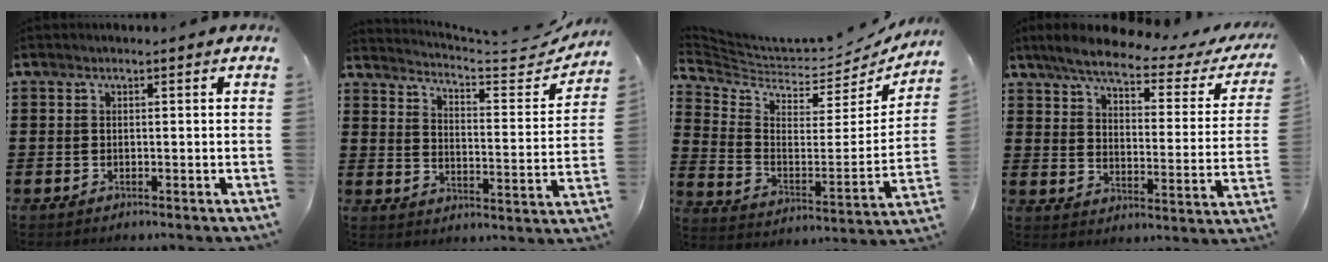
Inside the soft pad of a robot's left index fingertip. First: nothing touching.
{"total": 3.6, "force": [3.3, 0.3, 1.4], "torque": [-0.041, -0.031, 0.046]}
{"total": 4.1, "force": [3.9, 1.1, 0.8], "torque": [-0.046, -0.047, 0.061]}
{"total": 5.9, "force": [4.6, 0.9, 3.6], "torque": [-0.092, -0.022, 0.075]}